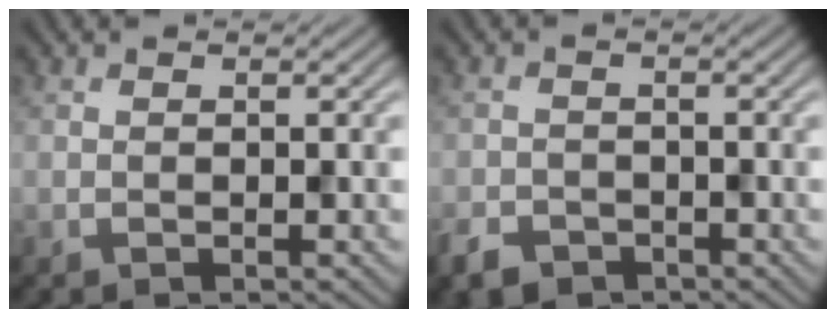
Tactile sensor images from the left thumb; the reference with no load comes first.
{"total": 3.1, "force": [-2.2, 1.9, 0.8], "torque": [-0.030, -0.008, -0.050]}